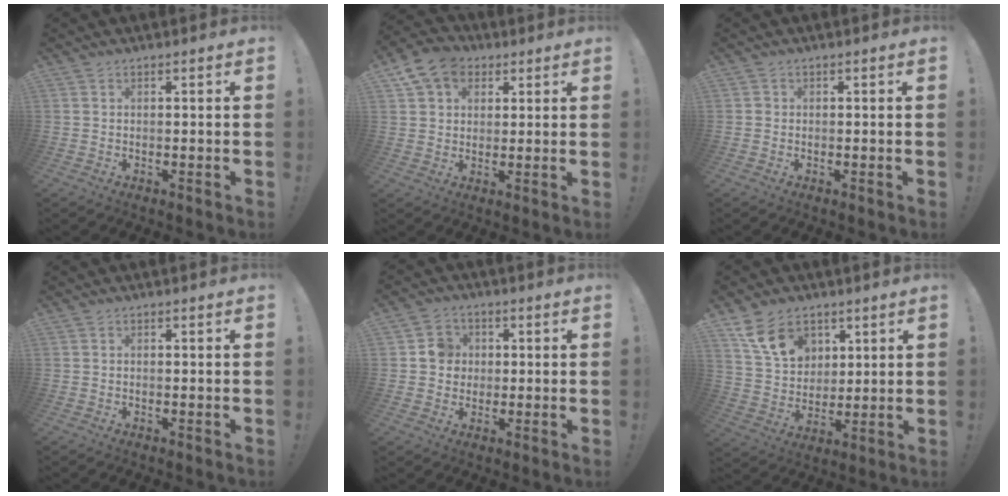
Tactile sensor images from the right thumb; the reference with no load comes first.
{"total": 10.6, "force": [4.9, 8.2, 4.6], "torque": [-0.082, -0.011, 0.100]}
{"total": 0.9, "force": [0.0, 0.9, 0.2], "torque": [-0.009, 0.005, 0.001]}
{"total": 0.0}
{"total": 6.5, "force": [0.7, 6.3, 1.6], "torque": [-0.020, 0.005, 0.014]}
{"total": 12.9, "force": [7.1, 9.0, 5.9], "torque": [-0.103, -0.025, 0.143]}